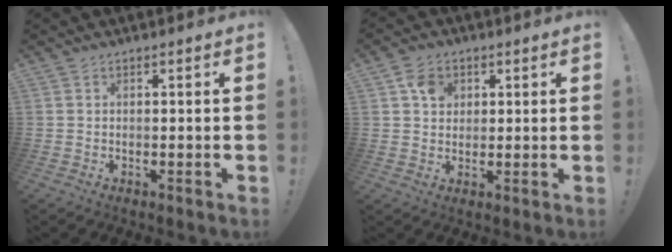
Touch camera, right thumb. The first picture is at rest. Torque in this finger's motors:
{"motor_torque": [-0.09, 0.14, 0.36, 0.06, 0.00]}